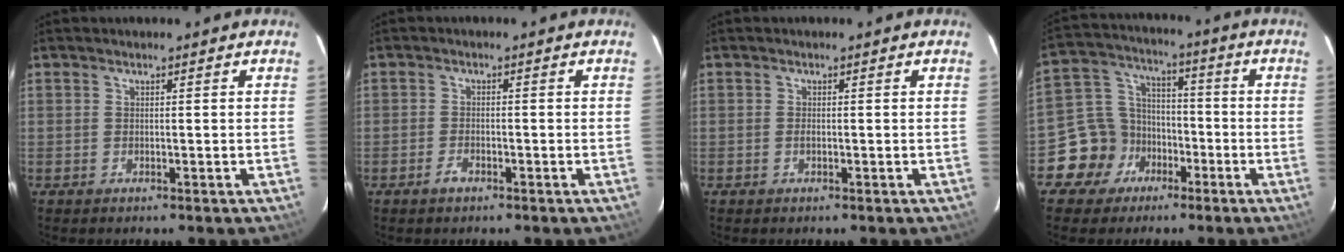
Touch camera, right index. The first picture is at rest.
{"total": 1.9, "force": [-1.3, 0.9, 1.1], "torque": [-0.025, -0.001, -0.025]}
{"total": 0.6, "force": [-0.2, 0.3, 0.5], "torque": [-0.010, -0.001, -0.004]}
{"total": 10.7, "force": [-5.4, 9.0, 1.9], "torque": [-0.062, 0.040, -0.085]}